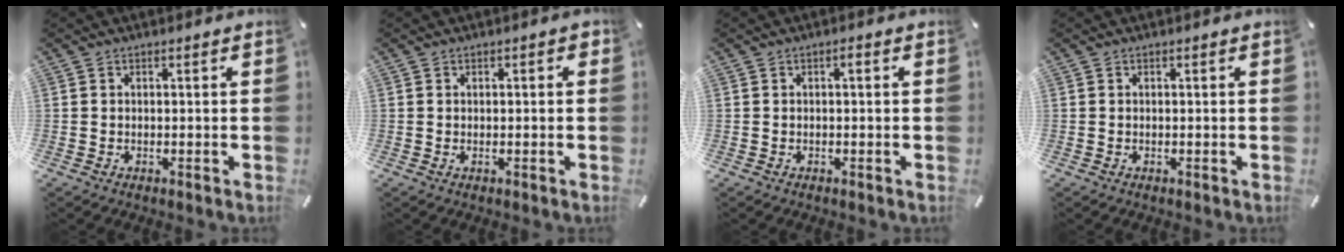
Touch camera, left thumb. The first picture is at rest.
{"total": 0.9, "force": [-0.1, 0.3, 0.9], "torque": [-0.016, 0.000, -0.002]}
{"total": 1.1, "force": [0.0, 0.3, 1.1], "torque": [-0.022, 0.002, -0.002]}
{"total": 0.0}